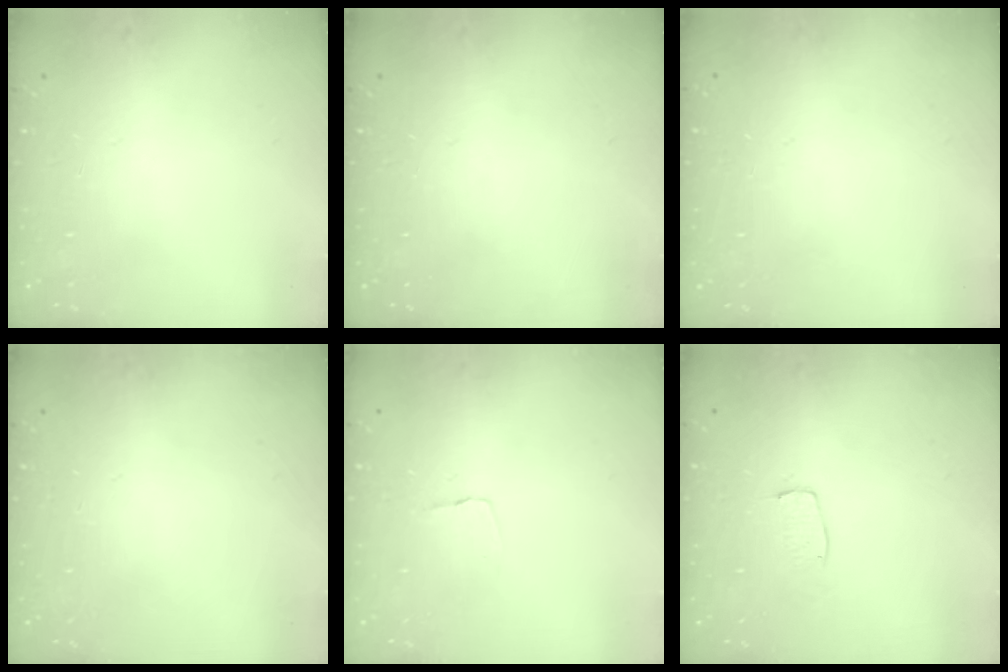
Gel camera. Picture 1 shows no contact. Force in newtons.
{"total": 0.0}
{"total": 0.0}
{"total": 0.8, "press": 0.4, "slide": 0.7}
{"total": 2.9, "press": 2.8, "slide": 0.3}
{"total": 3.3, "press": 3.3, "slide": 0.2}